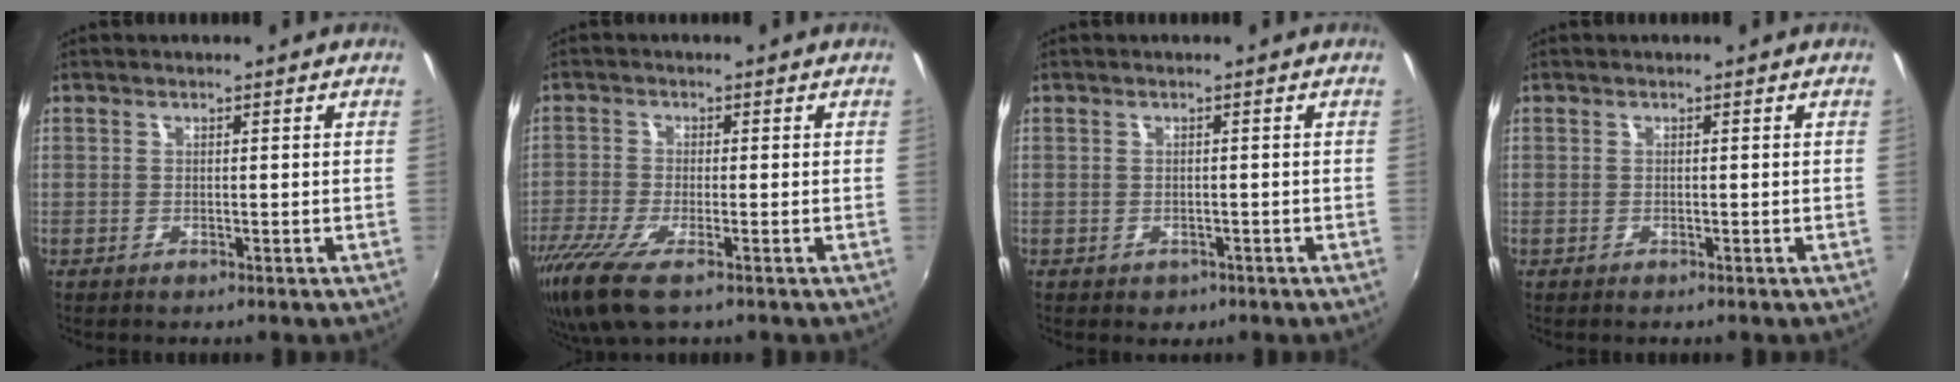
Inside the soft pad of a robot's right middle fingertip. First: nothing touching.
{"total": 8.8, "force": [-5.8, 1.6, 6.4], "torque": [-0.151, -0.038, -0.112]}
{"total": 2.0, "force": [-0.9, 1.7, 0.7], "torque": [-0.016, -0.007, -0.009]}
{"total": 0.0}